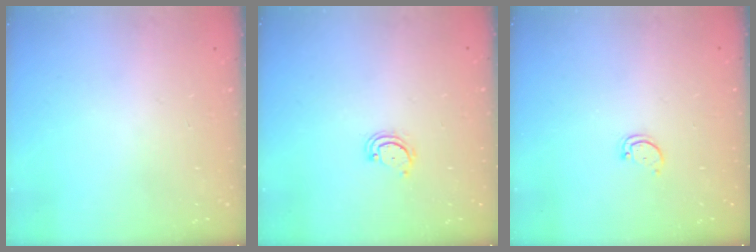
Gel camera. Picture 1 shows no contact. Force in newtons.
{"total": 3.2, "press": 3.2, "slide": 0.3}
{"total": 2.6, "press": 2.5, "slide": 0.4}